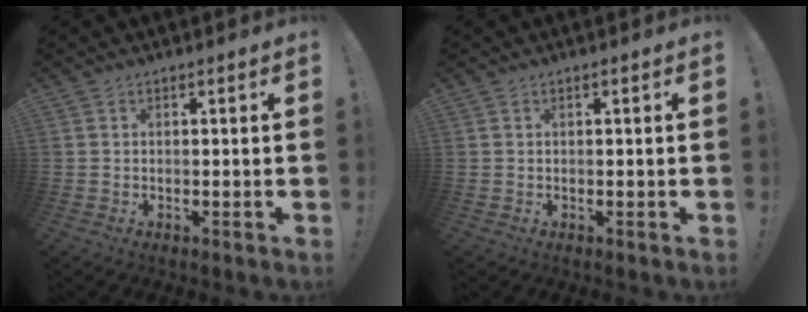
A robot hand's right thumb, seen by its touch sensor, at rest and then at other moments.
{"total": 0.7, "force": [0.1, -0.3, 0.7], "torque": [-0.013, -0.002, 0.002]}